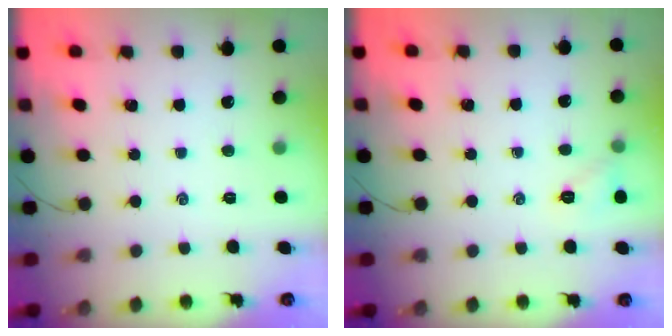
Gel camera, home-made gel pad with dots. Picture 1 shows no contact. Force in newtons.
{"total": 5.3, "press": 5.1, "slide": 1.5}